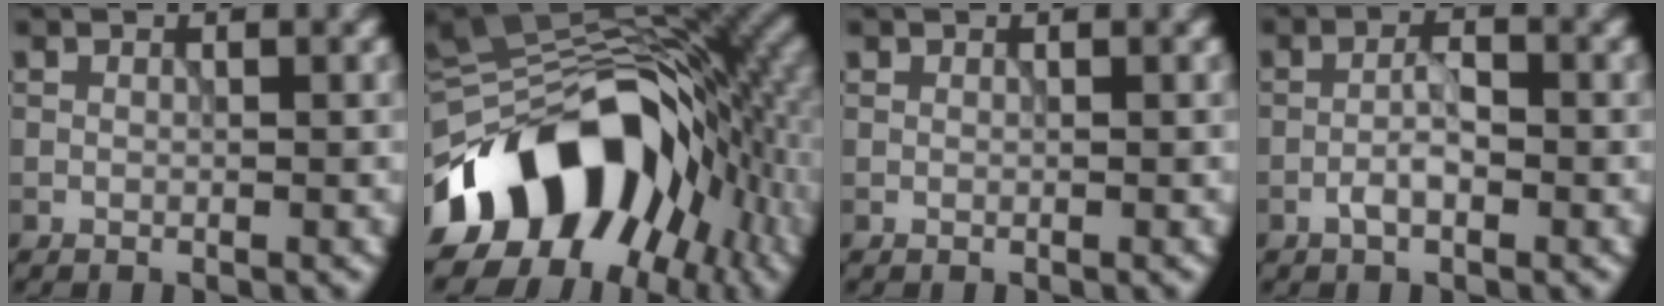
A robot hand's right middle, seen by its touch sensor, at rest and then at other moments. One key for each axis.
{"total": 15.6, "fx": -6.0, "fy": 10.0, "fz": 10.3, "tx": -0.147, "ty": 0.015, "tz": -0.114}
{"total": 0.0}
{"total": 2.4, "fx": -1.1, "fy": 0.7, "fz": 2.0, "tx": -0.036, "ty": 0.005, "tz": -0.028}